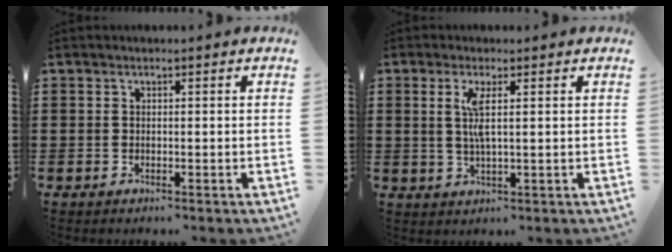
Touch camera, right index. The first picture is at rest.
{"total": 3.8, "force": [0.9, 0.3, 3.7], "torque": [-0.074, -0.002, 0.012]}